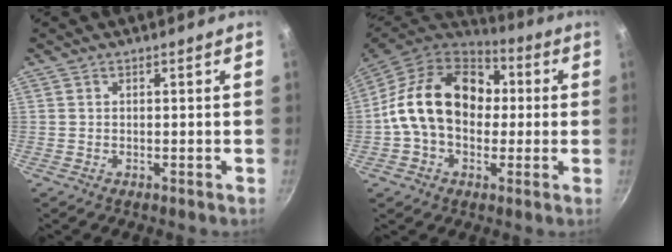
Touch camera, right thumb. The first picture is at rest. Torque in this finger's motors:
{"motor_torque": [2.27, 2.30, 1.46, -0.76, 0.53]}